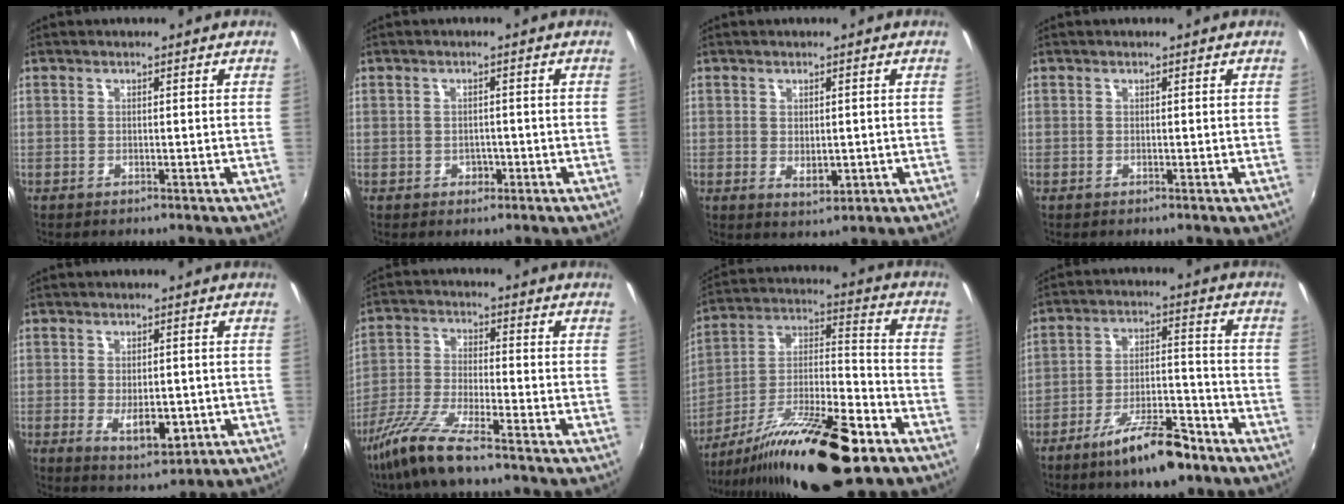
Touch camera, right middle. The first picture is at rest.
{"total": 1.9, "force": [-0.8, 1.6, 0.5], "torque": [-0.008, 0.000, -0.009]}
{"total": 2.9, "force": [-0.2, 1.9, 2.2], "torque": [-0.035, -0.007, -0.002]}
{"total": 0.0}
{"total": 6.3, "force": [-1.4, 3.3, 5.2], "torque": [-0.090, -0.017, -0.014]}
{"total": 10.3, "force": [-7.6, 1.0, 6.9], "torque": [-0.150, -0.021, -0.148]}
{"total": 22.6, "force": [-14.2, 5.2, 16.8], "torque": [-0.285, -0.021, -0.239]}
{"total": 12.0, "force": [-8.6, 3.2, 7.8], "torque": [-0.141, 0.002, -0.136]}